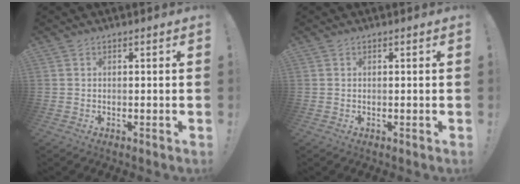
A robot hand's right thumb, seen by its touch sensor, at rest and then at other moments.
{"total": 0.0}